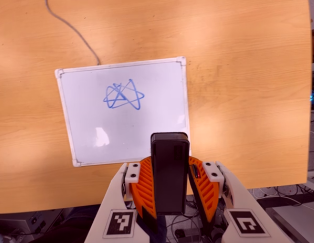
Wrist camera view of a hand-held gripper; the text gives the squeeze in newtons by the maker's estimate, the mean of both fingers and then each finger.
{"total": 5.5, "left": 4.8, "right": 6.3}